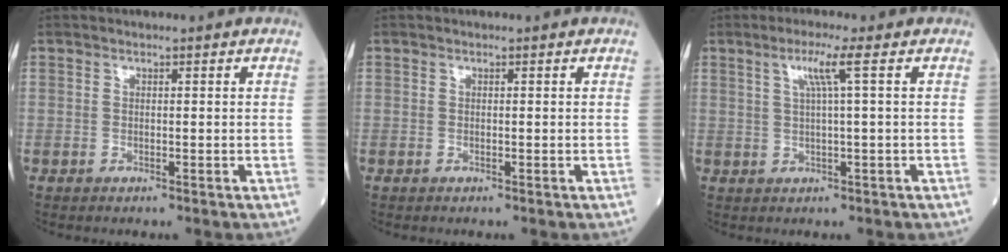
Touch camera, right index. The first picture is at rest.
{"total": 0.0}
{"total": 3.9, "force": [1.4, -0.9, 3.5], "torque": [-0.072, 0.004, 0.028]}